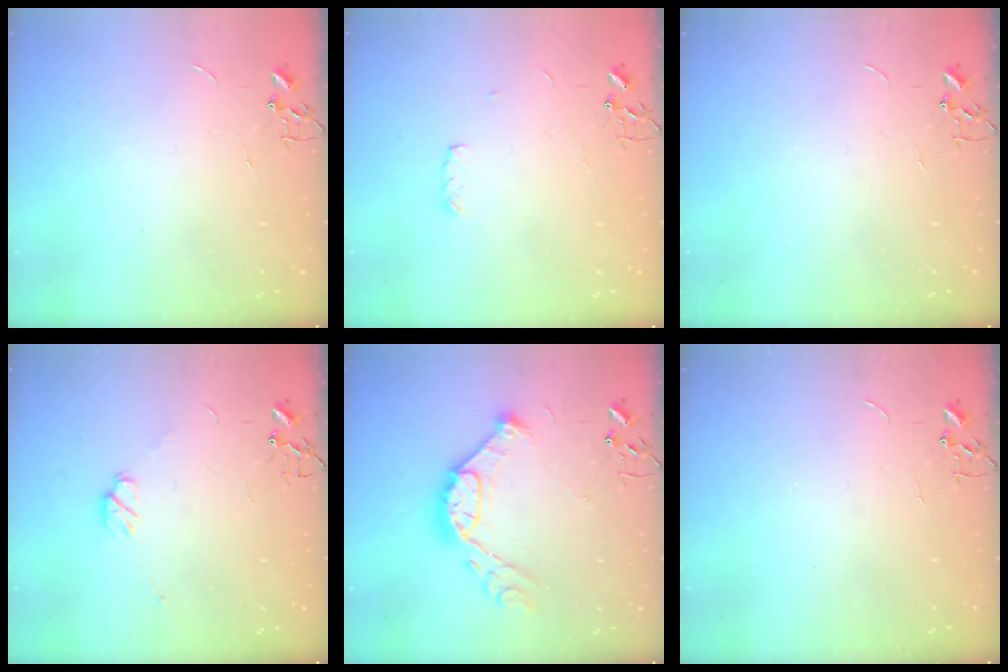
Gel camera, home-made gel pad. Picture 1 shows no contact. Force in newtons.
{"total": 4.1, "press": 4.1, "slide": 0.6}
{"total": 0.0}
{"total": 3.7, "press": 3.6, "slide": 0.7}
{"total": 13.3, "press": 13.3, "slide": 0.2}
{"total": 0.0}